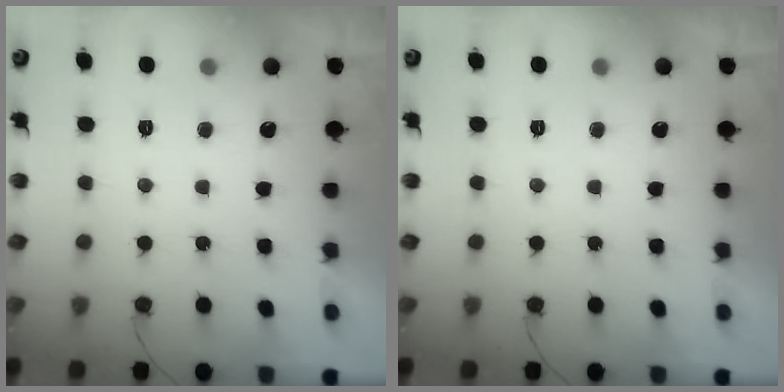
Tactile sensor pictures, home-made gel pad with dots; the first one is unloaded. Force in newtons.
{"total": 0.0}